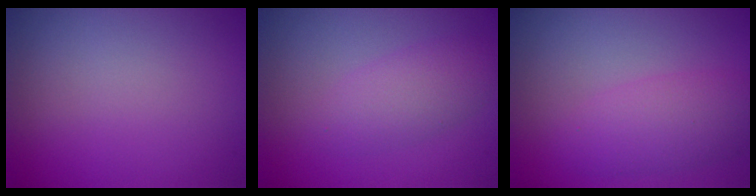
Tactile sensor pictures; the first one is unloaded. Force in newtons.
{"total": 2.9, "press": 2.9, "slide": 0.1}
{"total": 2.2, "press": 2.2, "slide": 0.1}